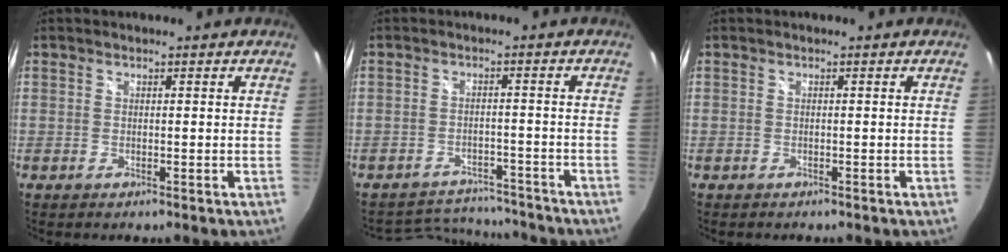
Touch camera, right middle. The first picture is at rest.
{"total": 10.5, "force": [-9.8, 3.3, 1.7], "torque": [-0.047, 0.018, -0.131]}
{"total": 0.6, "force": [-0.5, 0.3, 0.0], "torque": [-0.003, -0.002, -0.008]}